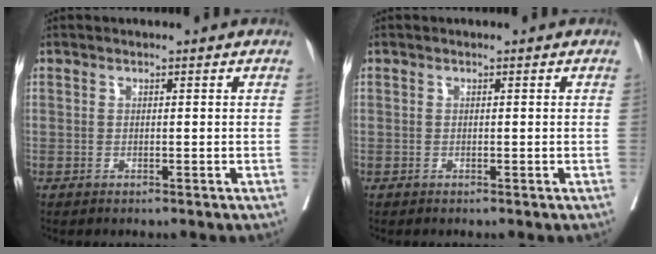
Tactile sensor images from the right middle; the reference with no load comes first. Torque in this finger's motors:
{"motor_torque": [0.62, -0.72, 0.03, 0.01]}